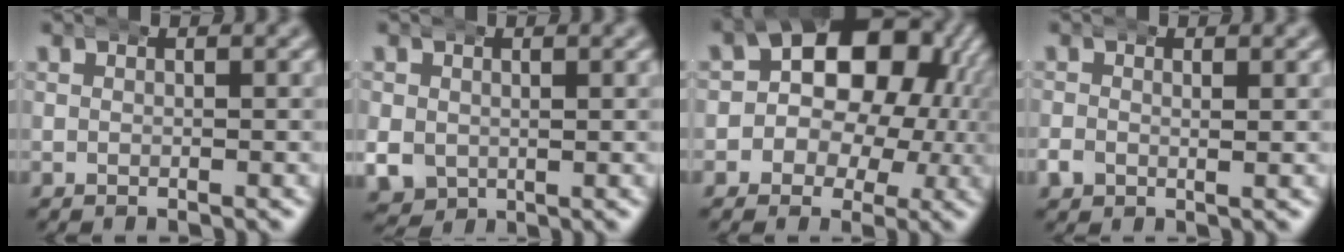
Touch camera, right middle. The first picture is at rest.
{"total": 4.4, "force": [-0.6, 4.0, 1.6], "torque": [-0.059, -0.033, 0.003]}
{"total": 13.8, "force": [3.4, 10.7, 8.1], "torque": [-0.162, -0.004, 0.029]}
{"total": 1.5, "force": [-0.1, 1.2, 0.8], "torque": [-0.020, -0.007, -0.001]}